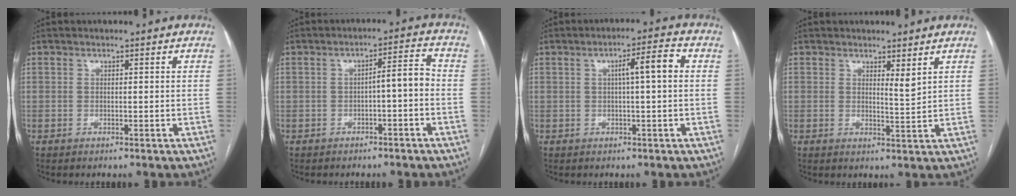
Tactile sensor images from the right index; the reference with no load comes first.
{"total": 4.3, "force": [-1.2, 0.7, 4.1], "torque": [-0.057, 0.020, -0.016]}
{"total": 5.1, "force": [0.7, 0.3, 5.0], "torque": [-0.078, 0.012, 0.009]}
{"total": 2.3, "force": [1.6, 0.1, 1.6], "torque": [-0.030, -0.014, 0.032]}